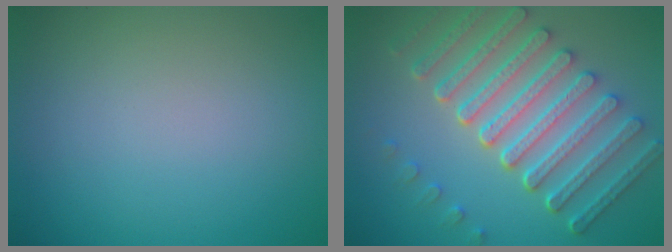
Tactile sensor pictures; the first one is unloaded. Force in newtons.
{"total": 7.9, "press": 6.0, "slide": 5.2}